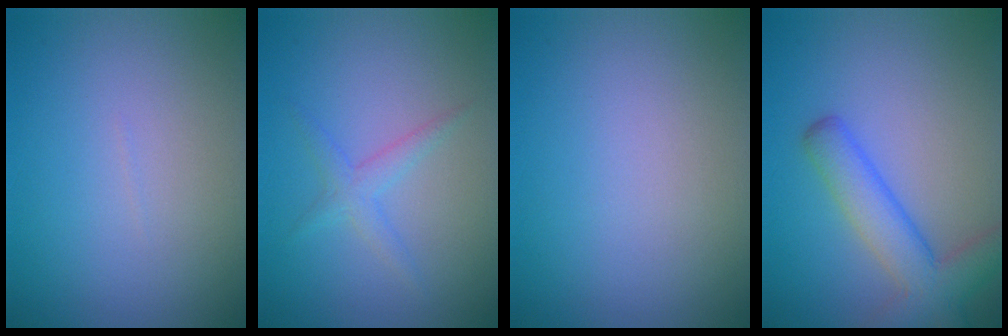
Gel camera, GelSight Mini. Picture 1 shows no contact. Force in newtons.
{"total": 1.0, "press": 1.0, "slide": 0.1}
{"total": 0.0}
{"total": 5.0, "press": 5.0, "slide": 0.2}